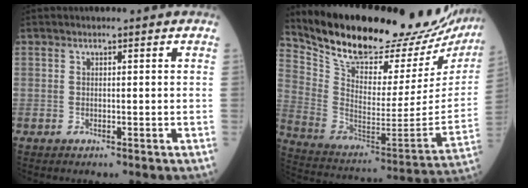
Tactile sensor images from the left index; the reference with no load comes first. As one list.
[{"total": 29.6, "force": [26.6, 6.5, 11.3], "torque": [-0.205, -0.094, 0.369]}]